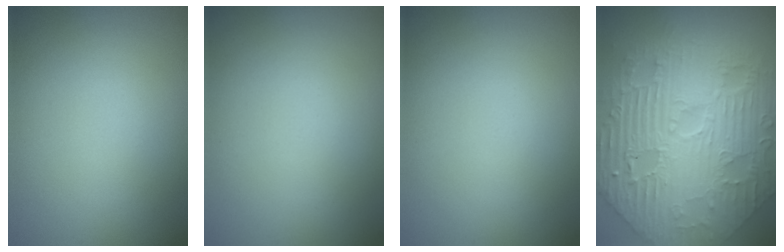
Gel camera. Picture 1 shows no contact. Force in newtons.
{"total": 0.0}
{"total": 0.0}
{"total": 11.6, "press": 7.7, "slide": 8.7}